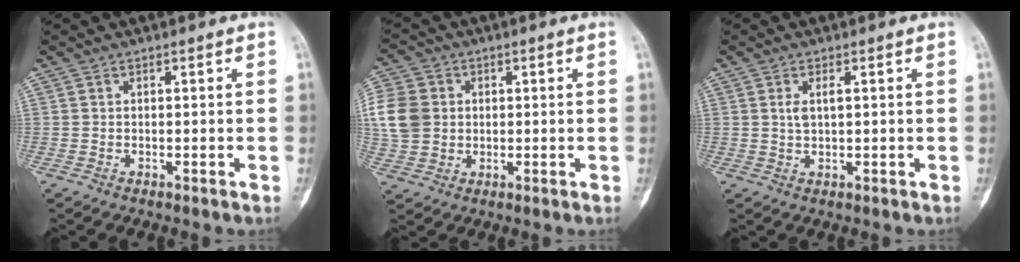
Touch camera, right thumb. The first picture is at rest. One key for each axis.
{"total": 14.1, "fx": 1.8, "fy": 12.1, "fz": 7.1, "tx": -0.171, "ty": 0.017, "tz": 0.040}
{"total": 2.5, "fx": 0.7, "fy": 1.0, "fz": 2.2, "tx": -0.042, "ty": -0.001, "tz": 0.014}